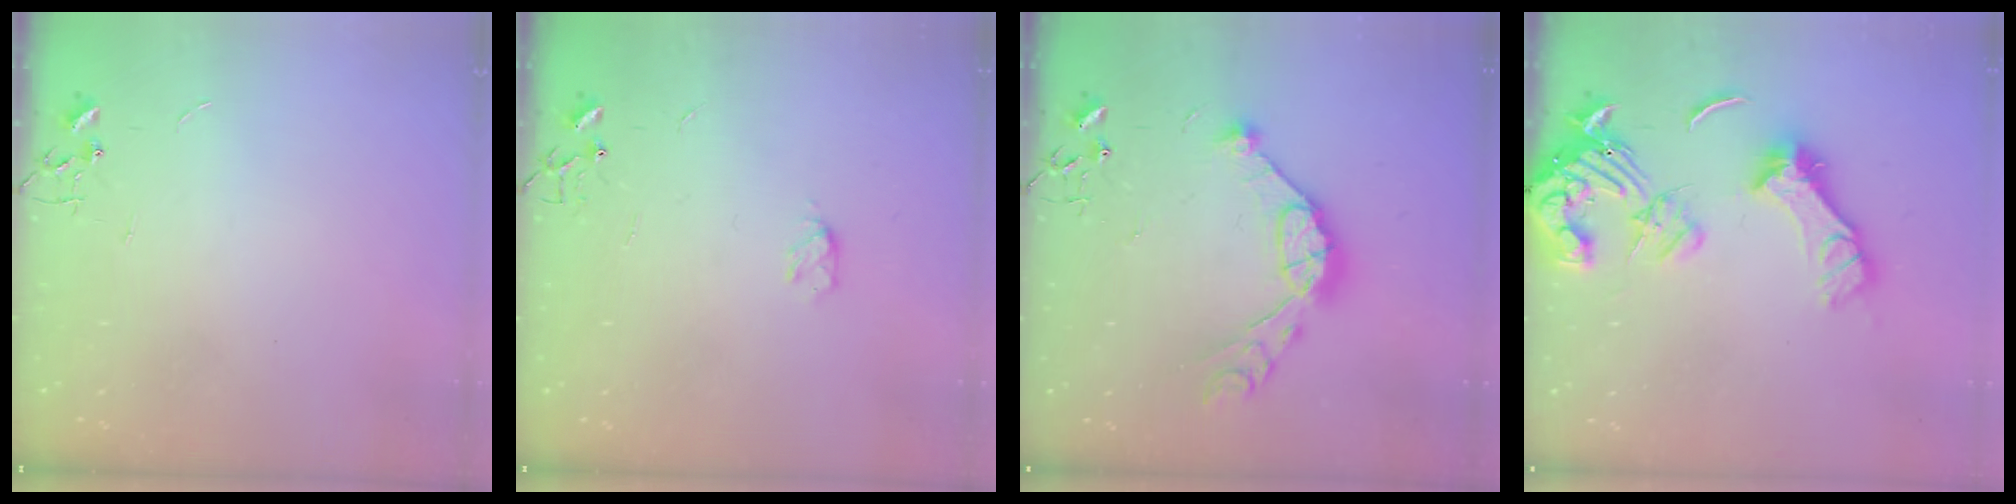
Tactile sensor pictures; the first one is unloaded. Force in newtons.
{"total": 3.9, "press": 3.8, "slide": 0.6}
{"total": 12.9, "press": 12.9, "slide": 1.0}
{"total": 16.5, "press": 16.3, "slide": 2.2}